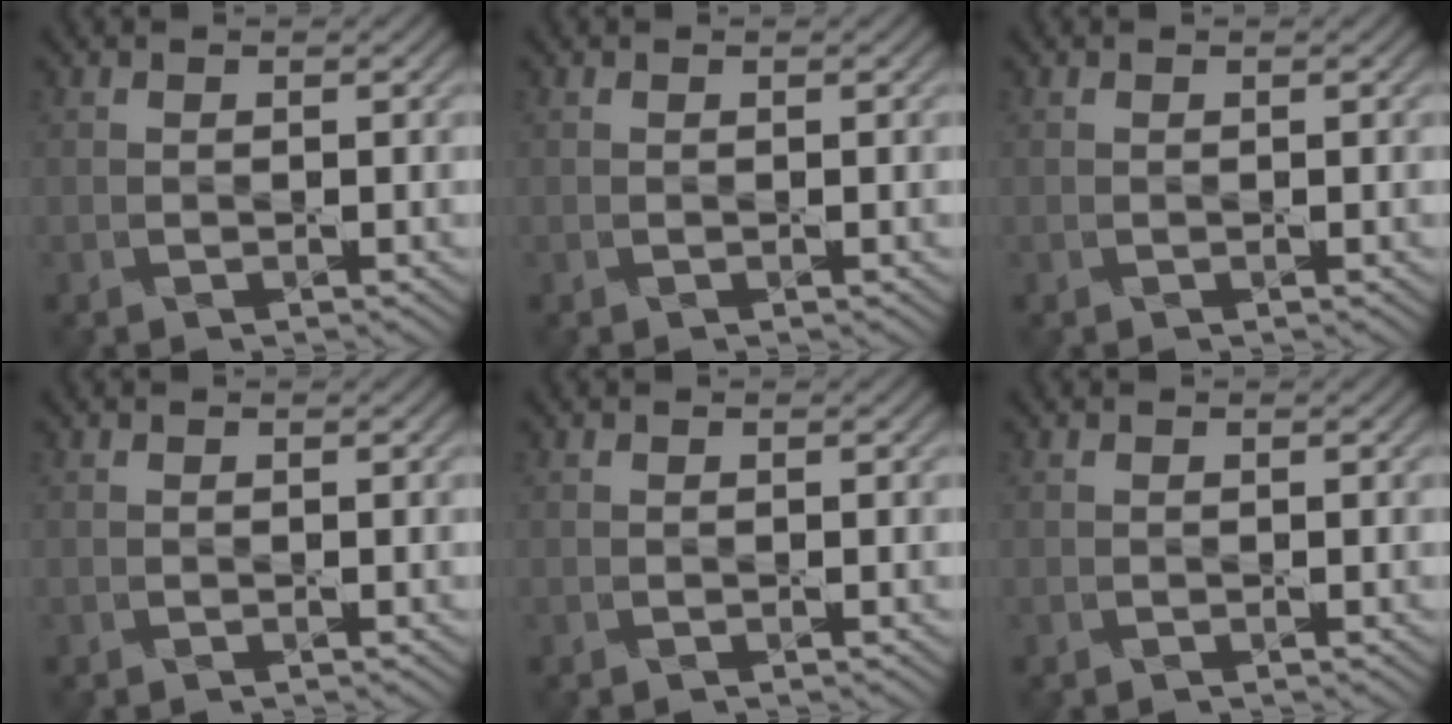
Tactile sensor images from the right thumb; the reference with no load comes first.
{"total": 0.0}
{"total": 0.0}
{"total": 0.0}
{"total": 0.0}
{"total": 0.0}